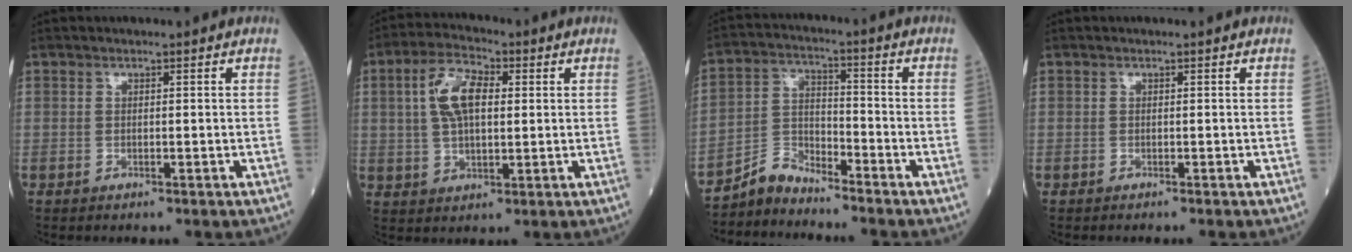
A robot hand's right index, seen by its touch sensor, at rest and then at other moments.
{"total": 8.3, "force": [1.9, 3.6, 7.2], "torque": [-0.149, 0.019, 0.037]}
{"total": 5.2, "force": [-5.1, 0.7, 0.0], "torque": [0.000, 0.009, -0.096]}
{"total": 0.0}